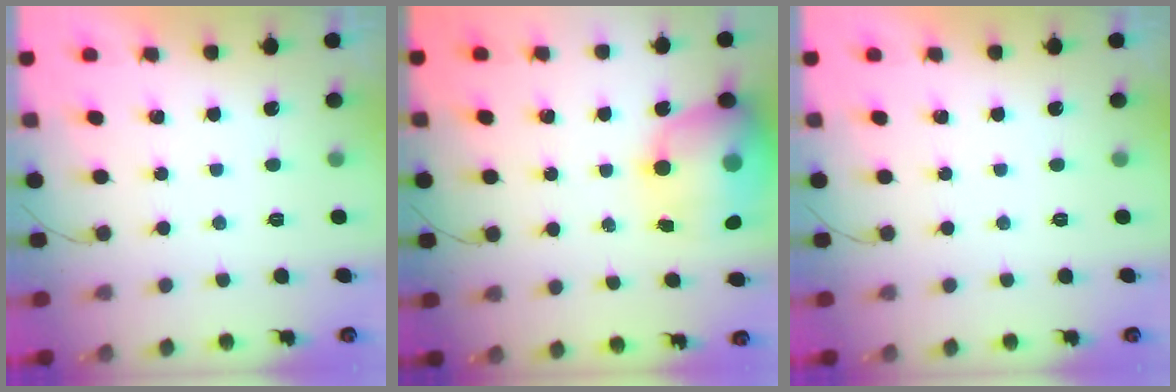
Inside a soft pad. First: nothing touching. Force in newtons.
{"total": 17.6, "press": 17.0, "slide": 4.5}
{"total": 0.0}